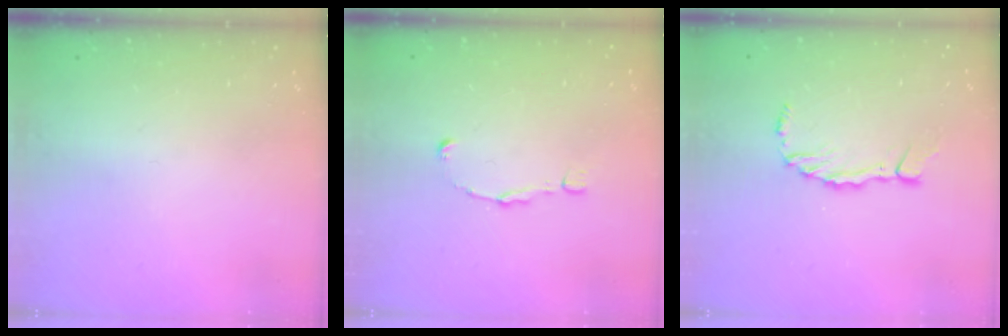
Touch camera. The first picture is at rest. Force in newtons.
{"total": 0.9, "press": 0.9, "slide": 0.0}
{"total": 5.5, "press": 5.5, "slide": 0.9}